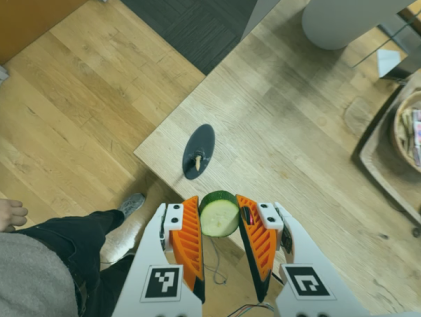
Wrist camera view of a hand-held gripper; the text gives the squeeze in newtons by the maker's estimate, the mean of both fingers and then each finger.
{"total": 8.8, "left": 9.0, "right": 8.6}